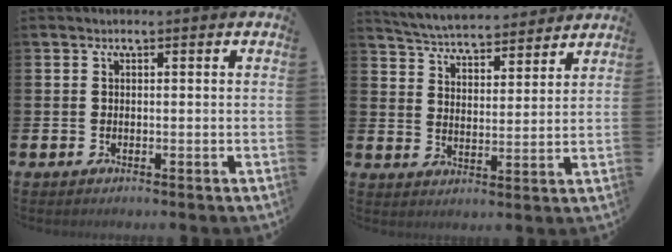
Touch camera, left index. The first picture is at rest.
{"total": 5.1, "force": [5.0, 0.8, 0.4], "torque": [-0.029, -0.038, 0.087]}